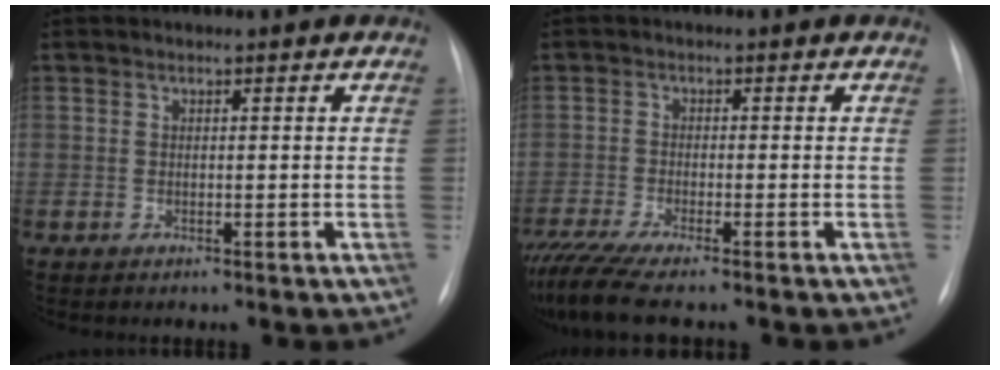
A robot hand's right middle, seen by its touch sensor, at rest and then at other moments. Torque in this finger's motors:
{"motor_torque": [0.93, -0.83, 0.14, 0.09]}